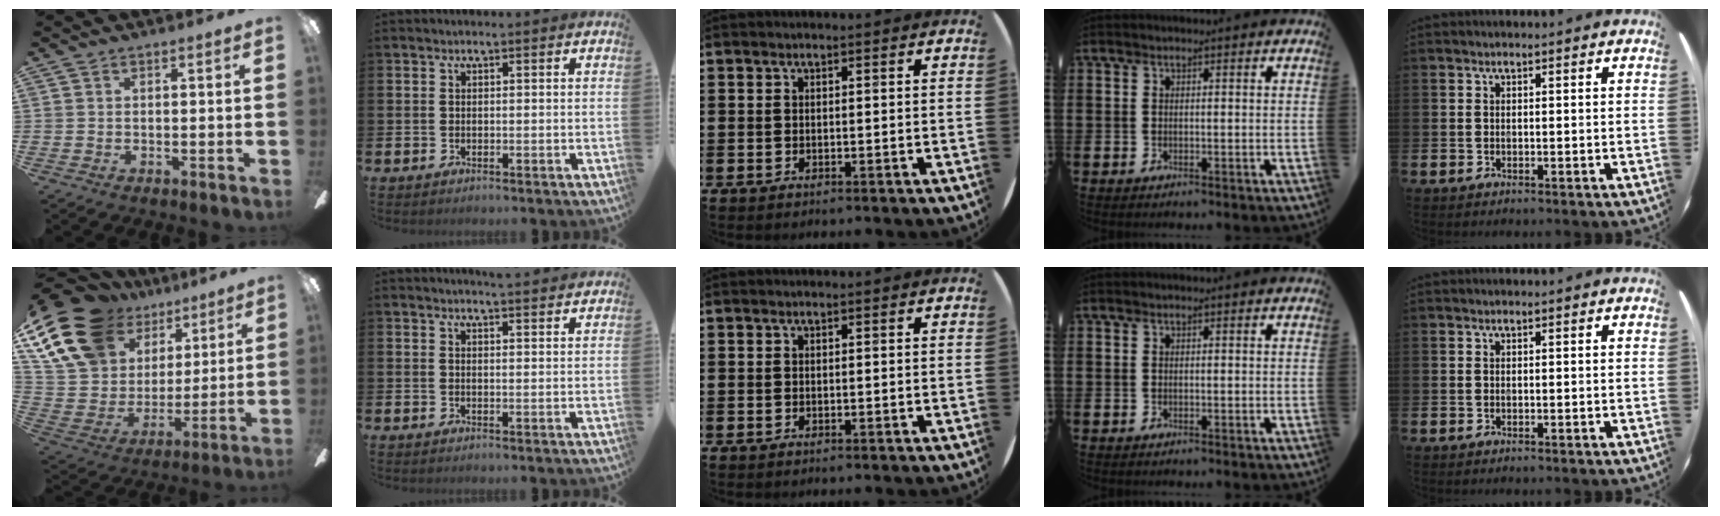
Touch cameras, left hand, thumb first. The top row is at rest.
{"thumb": {"total": 21.4, "force": [12.9, 13.5, 10.3], "torque": [-0.240, -0.060, 0.247]}, "index": {"total": 3.2, "force": [3.2, -0.4, 0.0], "torque": [0.007, -0.023, 0.055]}}